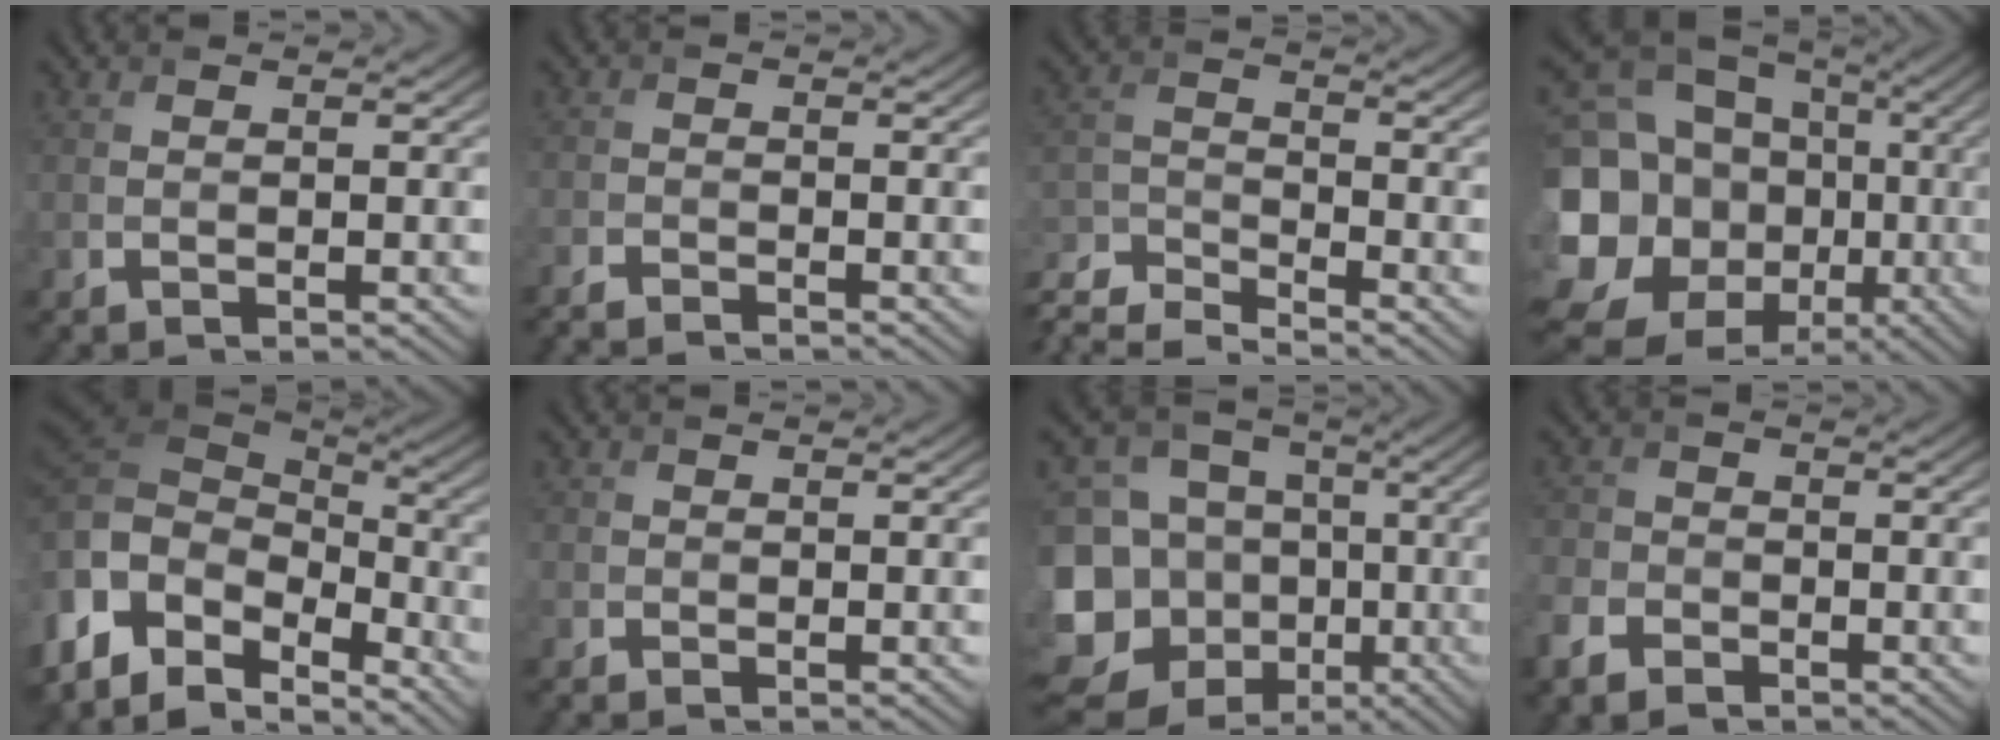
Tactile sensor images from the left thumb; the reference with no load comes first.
{"total": 2.8, "force": [-2.7, 0.1, 0.9], "torque": [-0.018, -0.008, -0.057]}
{"total": 7.3, "force": [-5.7, 2.0, 4.1], "torque": [-0.099, -0.019, -0.116]}
{"total": 20.3, "force": [-2.2, 16.7, 11.3], "torque": [-0.258, -0.021, -0.043]}
{"total": 14.5, "force": [-3.0, 9.7, 10.4], "torque": [-0.271, -0.030, -0.029]}
{"total": 1.3, "force": [-1.2, 0.6, 0.3], "torque": [-0.005, -0.006, -0.026]}
{"total": 17.9, "force": [-5.5, 15.1, 7.7], "torque": [-0.230, -0.002, -0.086]}
{"total": 4.0, "force": [-2.5, 2.6, 1.7], "torque": [-0.053, -0.001, -0.057]}